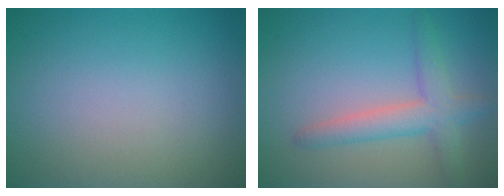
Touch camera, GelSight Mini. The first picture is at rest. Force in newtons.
{"total": 3.7, "press": 3.7, "slide": 0.1}